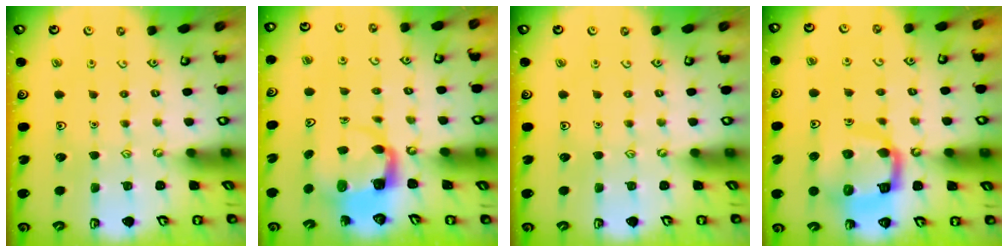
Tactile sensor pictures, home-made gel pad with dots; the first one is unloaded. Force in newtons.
{"total": 4.0, "press": 4.0, "slide": 0.4}
{"total": 0.0}
{"total": 12.9, "press": 12.8, "slide": 1.4}